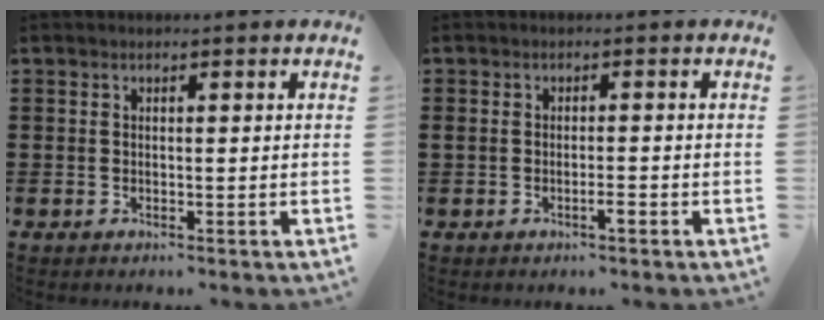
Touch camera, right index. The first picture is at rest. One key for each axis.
{"total": 1.5, "fx": -0.9, "fy": 0.2, "fz": 1.2, "tx": -0.021, "ty": 0.001, "tz": -0.016}